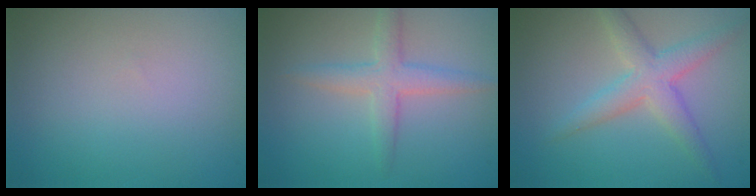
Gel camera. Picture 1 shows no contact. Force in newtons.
{"total": 2.9, "press": 2.9, "slide": 0.1}
{"total": 3.6, "press": 3.6, "slide": 0.1}